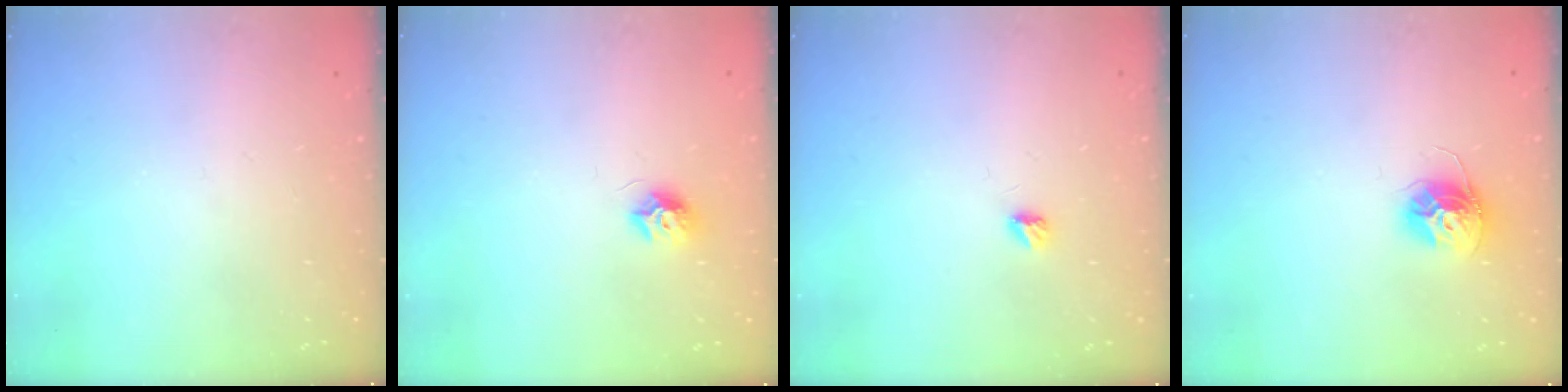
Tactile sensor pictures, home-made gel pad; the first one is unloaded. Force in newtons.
{"total": 7.6, "press": 7.6, "slide": 0.2}
{"total": 3.3, "press": 3.3, "slide": 0.4}
{"total": 11.4, "press": 11.3, "slide": 0.8}